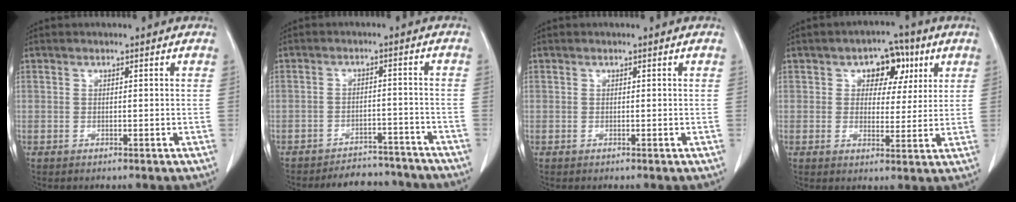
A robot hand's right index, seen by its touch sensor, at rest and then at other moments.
{"total": 8.8, "force": [-8.4, 2.8, 0.7], "torque": [0.003, 0.010, -0.104]}
{"total": 0.0}
{"total": 6.6, "force": [2.7, 4.4, 4.2], "torque": [-0.050, 0.017, 0.037]}